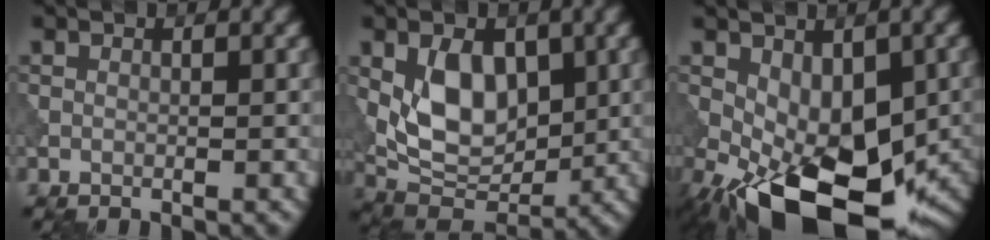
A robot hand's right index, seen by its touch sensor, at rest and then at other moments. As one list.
[{"total": 6.8, "force": [1.0, 4.3, 5.2], "torque": [-0.087, -0.012, 0.019]}, {"total": 13.5, "force": [-4.8, 7.2, 10.4], "torque": [-0.162, -0.032, -0.066]}]